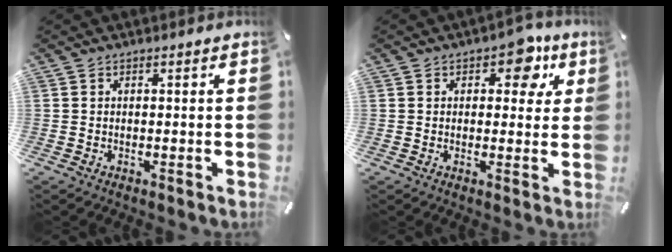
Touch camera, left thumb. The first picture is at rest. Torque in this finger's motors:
{"motor_torque": [0.93, 1.11, 0.55, -0.55, 0.19]}